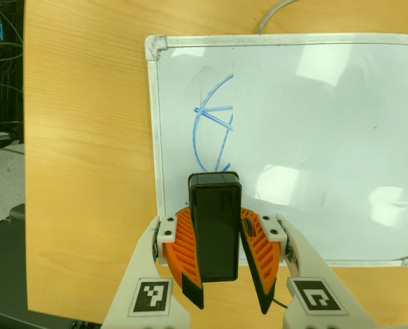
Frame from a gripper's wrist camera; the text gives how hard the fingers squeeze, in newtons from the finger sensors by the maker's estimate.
{"total": 10.1, "left": 10.3, "right": 9.8}